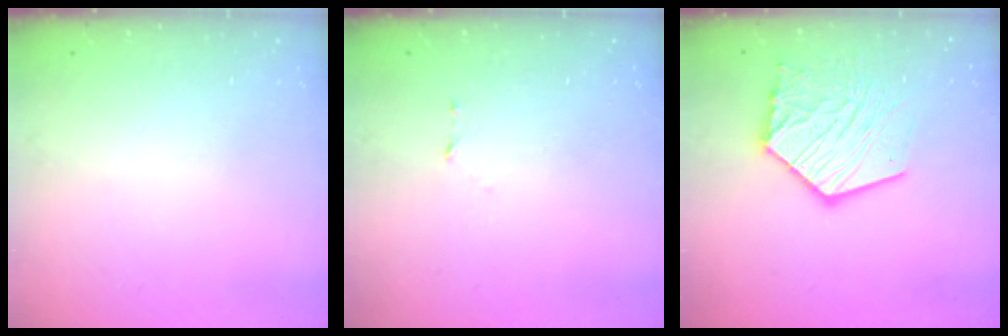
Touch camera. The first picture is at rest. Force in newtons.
{"total": 3.2, "press": 3.2, "slide": 0.3}
{"total": 17.6, "press": 17.5, "slide": 1.7}